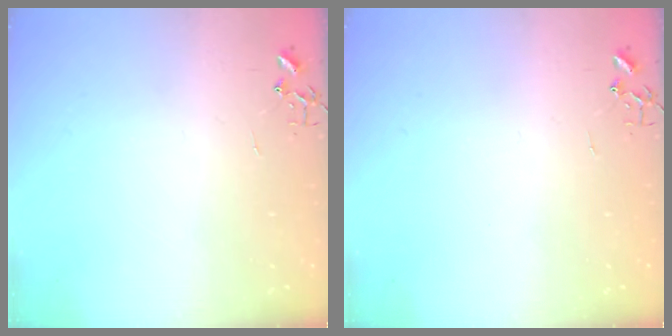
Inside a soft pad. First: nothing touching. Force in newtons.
{"total": 0.0}